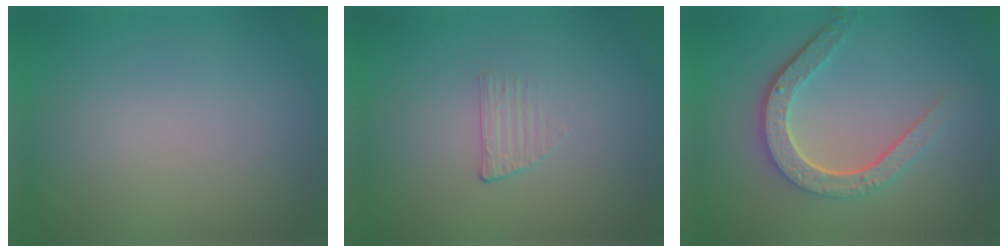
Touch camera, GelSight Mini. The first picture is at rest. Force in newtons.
{"total": 1.0, "press": 0.3, "slide": 1.0}
{"total": 4.6, "press": 3.6, "slide": 3.0}